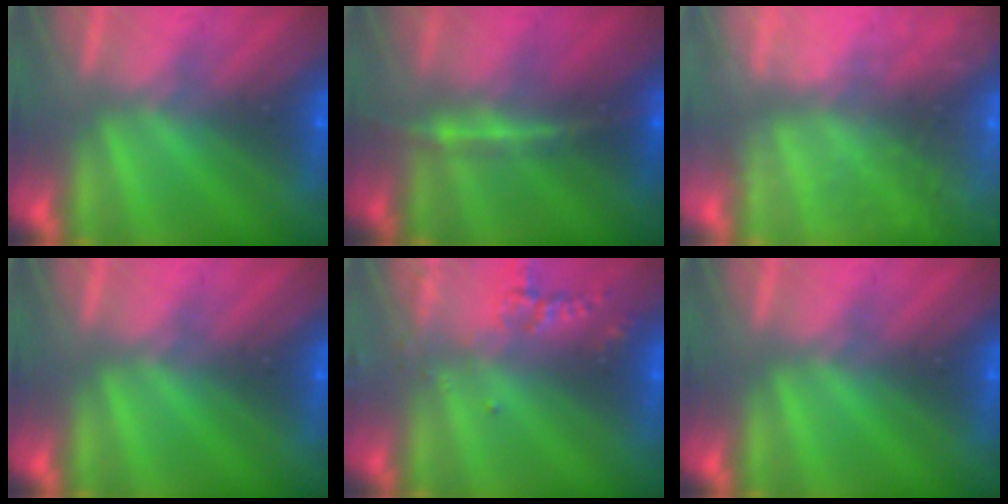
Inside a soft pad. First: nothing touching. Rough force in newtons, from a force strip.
{"total": 2.4}
{"total": 6.5}
{"total": 0.0}
{"total": 2.4}
{"total": 0.0}